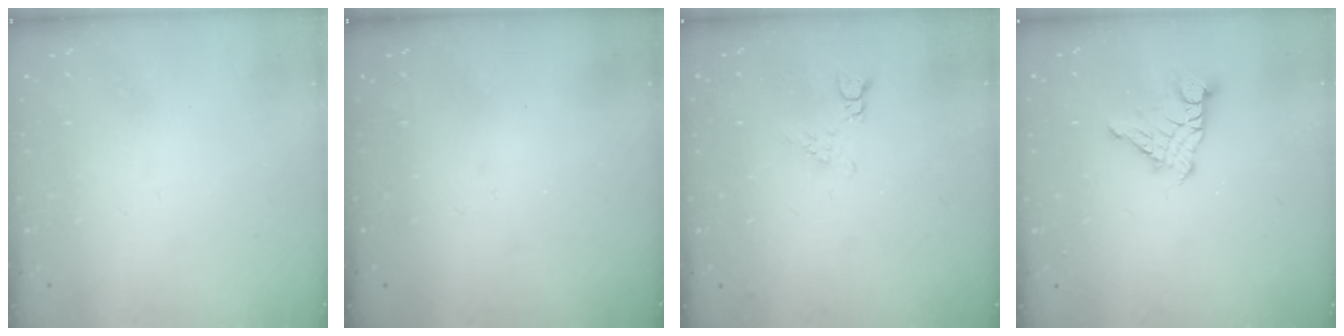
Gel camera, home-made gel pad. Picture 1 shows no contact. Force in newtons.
{"total": 0.0}
{"total": 3.8, "press": 3.8, "slide": 0.7}
{"total": 10.2, "press": 10.2, "slide": 1.0}